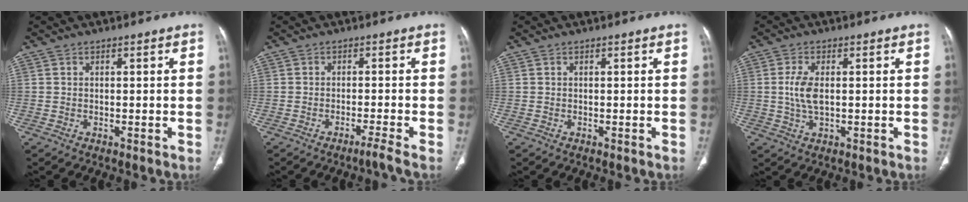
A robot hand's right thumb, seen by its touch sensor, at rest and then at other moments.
{"total": 2.0, "force": [-1.5, -0.9, 1.0], "torque": [-0.026, 0.008, -0.031]}
{"total": 0.0}
{"total": 5.1, "force": [0.3, 2.5, 4.4], "torque": [-0.101, 0.000, 0.007]}